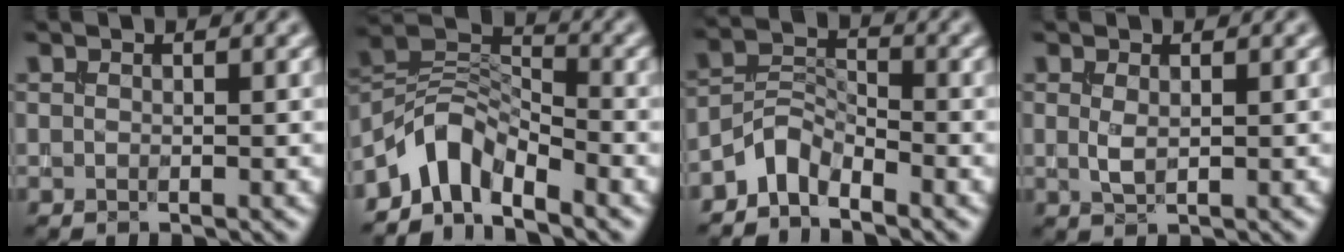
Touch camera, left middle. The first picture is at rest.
{"total": 5.0, "force": [-4.1, 2.2, 2.0], "torque": [-0.030, 0.006, -0.091]}
{"total": 3.1, "force": [-2.7, 1.2, 1.0], "torque": [-0.020, 0.013, -0.064]}
{"total": 1.3, "force": [0.2, 0.5, 1.1], "torque": [-0.029, -0.001, 0.008]}